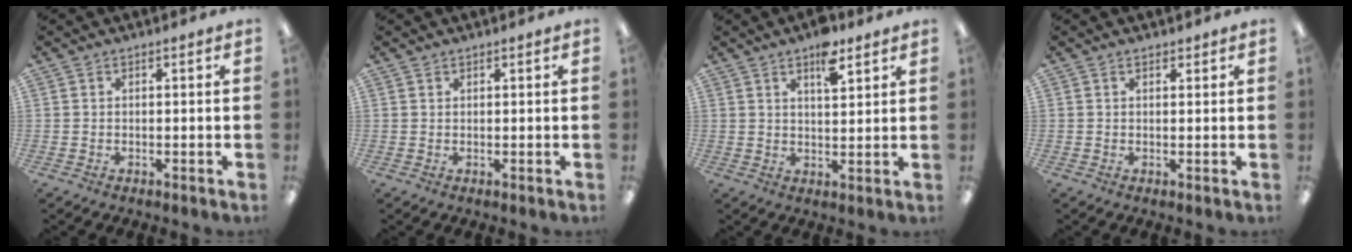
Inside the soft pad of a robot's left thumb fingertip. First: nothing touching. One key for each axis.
{"total": 0.8, "fx": 0.7, "fy": 0.4, "fz": -0.1, "tx": 0.002, "ty": 0.000, "tz": 0.013}
{"total": 6.9, "fx": 4.7, "fy": 2.6, "fz": 4.3, "tx": -0.055, "ty": -0.024, "tz": 0.077}
{"total": 1.2, "fx": 1.0, "fy": 0.6, "fz": 0.1, "tx": 0.005, "ty": -0.004, "tz": 0.019}